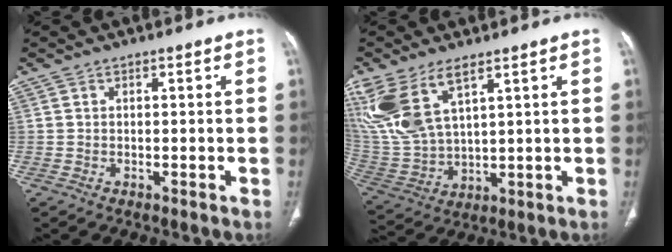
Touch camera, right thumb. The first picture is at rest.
{"total": 13.8, "force": [7.1, 6.2, 10.1], "torque": [-0.232, -0.017, 0.162]}